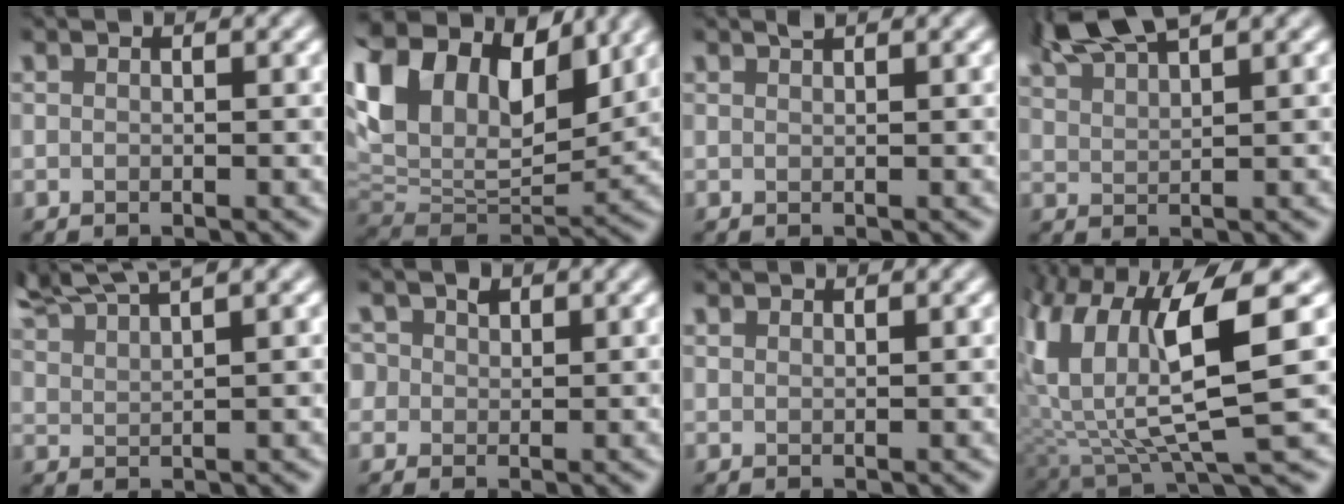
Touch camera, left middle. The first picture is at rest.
{"total": 13.4, "force": [6.4, 7.8, 8.8], "torque": [-0.182, 0.036, 0.107]}
{"total": 0.6, "force": [0.6, 0.1, 0.2], "torque": [-0.001, -0.001, 0.011]}
{"total": 5.3, "force": [4.4, 1.0, 2.9], "torque": [-0.043, 0.017, 0.077]}
{"total": 6.3, "force": [5.4, 0.9, 3.1], "torque": [-0.055, 0.023, 0.085]}
{"total": 3.2, "force": [1.5, 2.5, 1.3], "torque": [-0.026, 0.009, 0.016]}
{"total": 0.9, "force": [0.8, 0.3, 0.1], "torque": [-0.002, 0.000, 0.015]}
{"total": 11.5, "force": [2.8, 3.9, 10.4], "torque": [-0.213, -0.015, 0.056]}